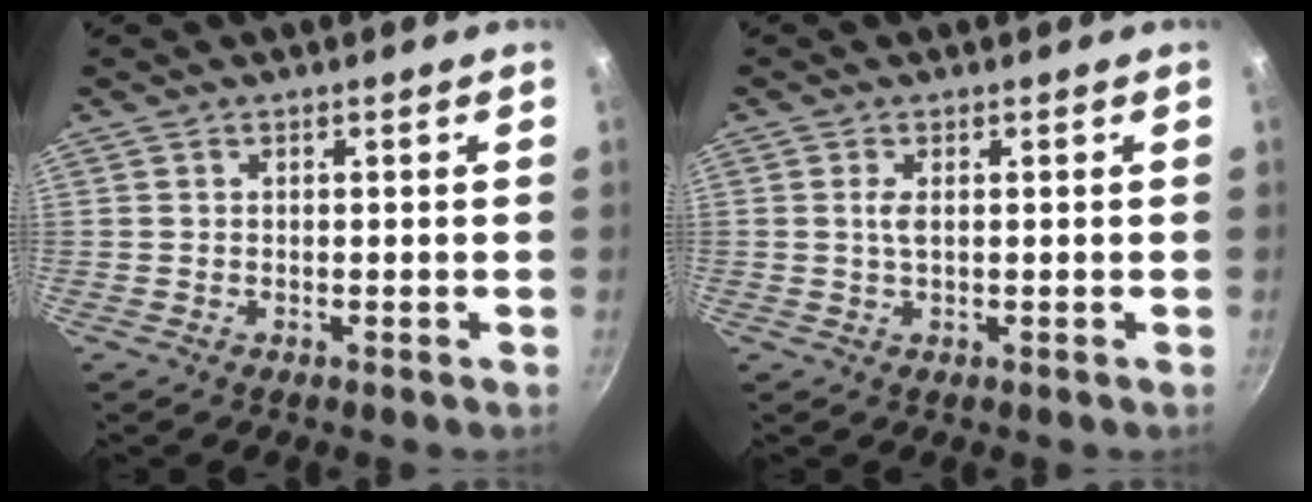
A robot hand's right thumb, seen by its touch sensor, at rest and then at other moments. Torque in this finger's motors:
{"motor_torque": [0.08, 0.19, 0.54, 0.22, 0.08]}